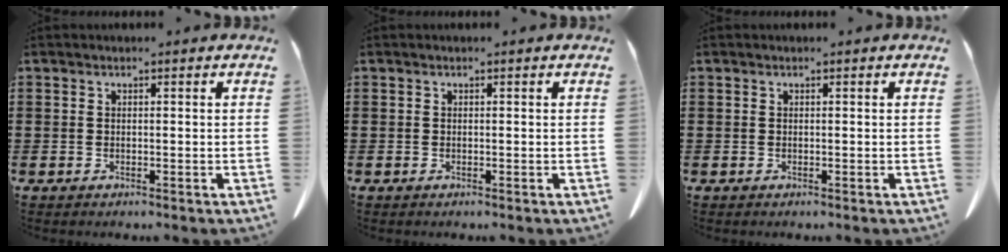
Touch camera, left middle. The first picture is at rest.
{"total": 0.0}
{"total": 0.0}